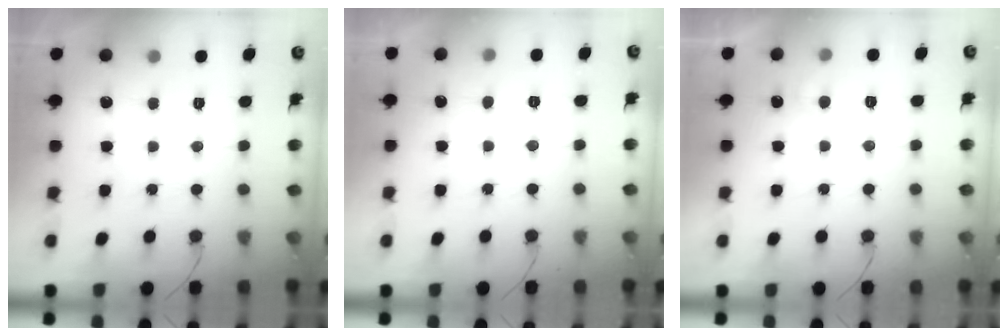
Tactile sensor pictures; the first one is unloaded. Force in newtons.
{"total": 2.9, "press": 2.9, "slide": 0.2}
{"total": 4.0, "press": 4.0, "slide": 0.4}